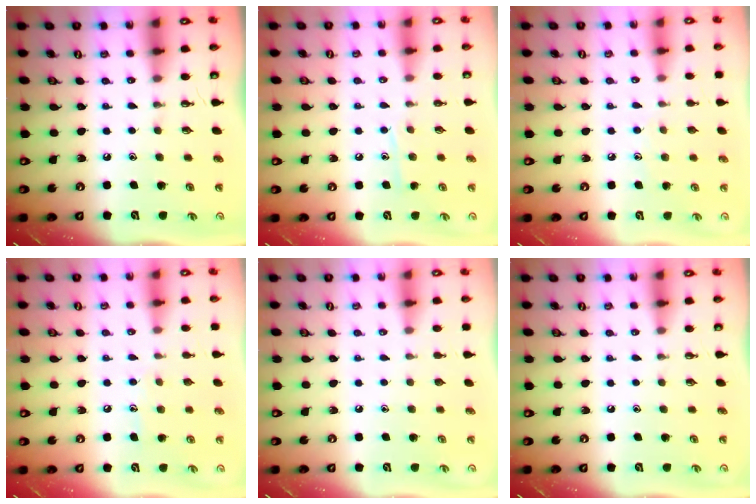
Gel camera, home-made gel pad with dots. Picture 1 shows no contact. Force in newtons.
{"total": 6.9, "press": 6.8, "slide": 0.8}
{"total": 5.3, "press": 5.3, "slide": 0.5}
{"total": 6.1, "press": 6.1, "slide": 0.3}
{"total": 0.0}
{"total": 0.0}